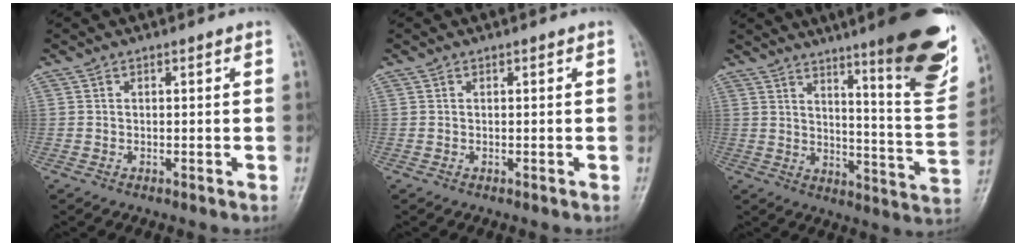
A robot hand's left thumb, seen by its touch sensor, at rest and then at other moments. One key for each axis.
{"total": 0.0}
{"total": 22.9, "fx": 13.7, "fy": 3.7, "fz": 18.0, "tx": -0.216, "ty": -0.073, "tz": 0.191}